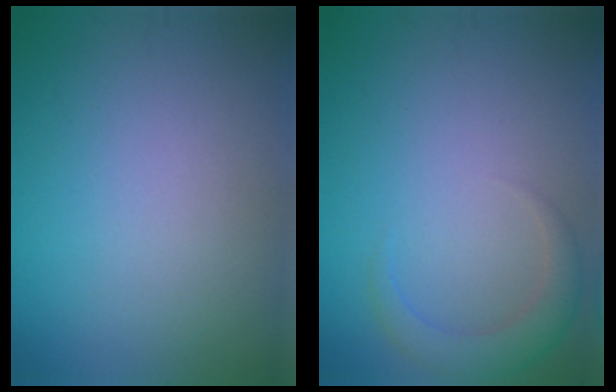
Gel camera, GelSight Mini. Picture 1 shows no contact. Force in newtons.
{"total": 2.7, "press": 2.7, "slide": 0.2}